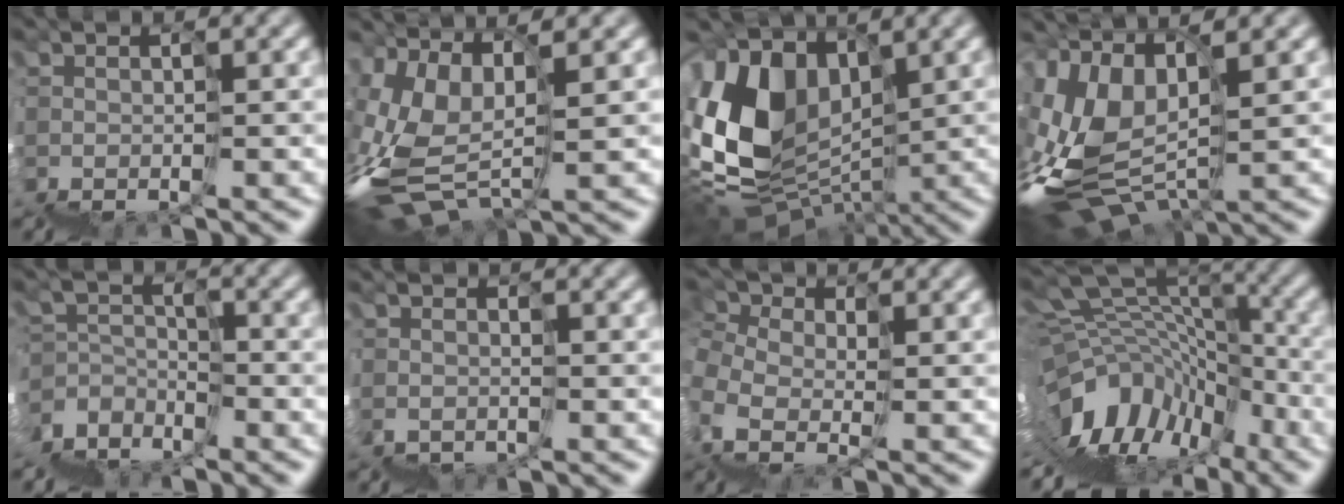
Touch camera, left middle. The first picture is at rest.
{"total": 6.3, "force": [2.8, 3.3, 4.6], "torque": [-0.130, 0.022, 0.056]}
{"total": 7.6, "force": [4.0, 5.2, 3.8], "torque": [-0.106, 0.026, 0.064]}
{"total": 7.1, "force": [2.7, 3.5, 5.6], "torque": [-0.160, 0.039, 0.048]}
{"total": 2.9, "force": [-1.8, 0.6, -2.2], "torque": [0.039, 0.016, -0.043]}
{"total": 1.5, "force": [-0.5, 1.4, 0.3], "torque": [-0.005, 0.000, -0.003]}
{"total": 4.5, "force": [1.9, 3.3, 2.4], "torque": [-0.048, 0.026, 0.029]}
{"total": 6.3, "force": [-3.2, 4.6, 2.8], "torque": [-0.055, 0.053, -0.064]}